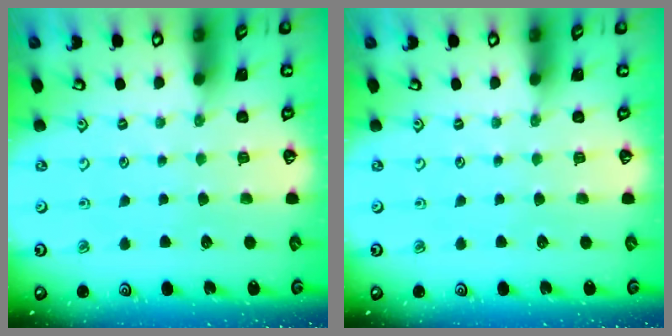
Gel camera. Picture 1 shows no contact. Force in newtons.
{"total": 0.0}